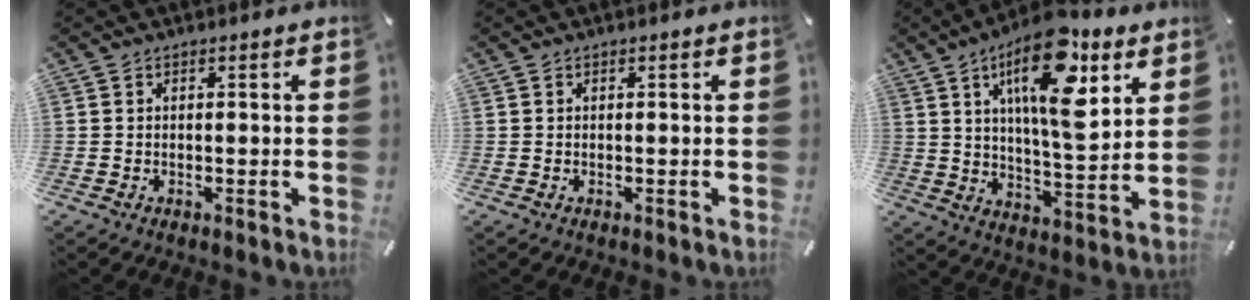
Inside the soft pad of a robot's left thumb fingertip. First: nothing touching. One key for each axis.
{"total": 0.0}
{"total": 18.7, "fx": 9.3, "fy": 7.0, "fz": 14.7, "tx": -0.252, "ty": -0.037, "tz": 0.143}